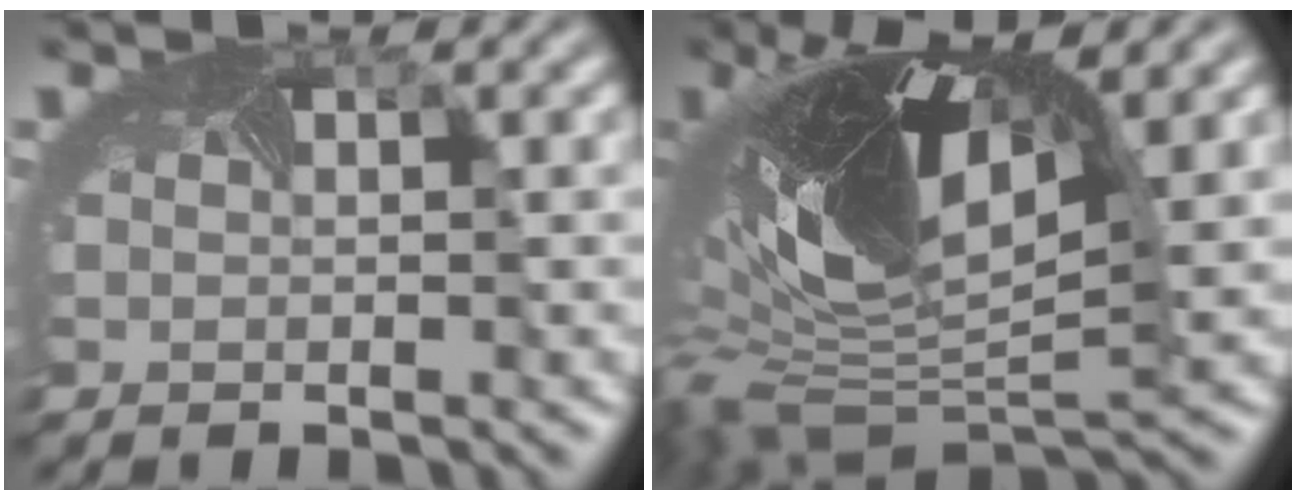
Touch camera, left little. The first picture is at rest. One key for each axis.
{"total": 11.5, "fx": 2.4, "fy": 4.9, "fz": 10.1, "tx": -0.222, "ty": -0.018, "tz": 0.042}